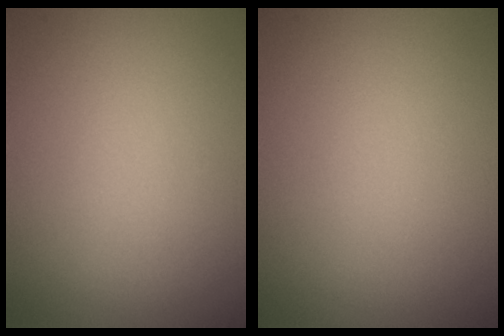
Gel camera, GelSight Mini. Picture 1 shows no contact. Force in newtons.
{"total": 0.0}